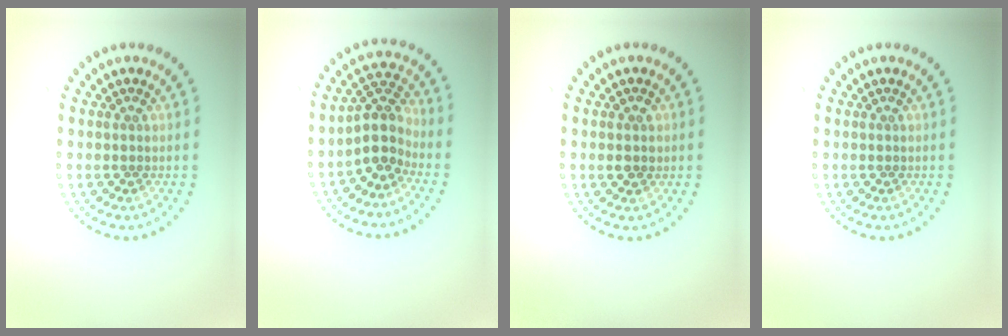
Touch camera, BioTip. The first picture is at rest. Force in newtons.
{"total": 3.4, "press": 2.7, "slide": 2.1}
{"total": 1.4, "press": 1.4, "slide": 0.3}
{"total": 0.0}